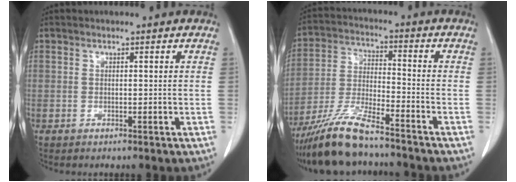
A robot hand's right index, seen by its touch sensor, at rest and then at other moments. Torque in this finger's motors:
{"motor_torque": [1.11, -1.03, 0.56, 0.16]}